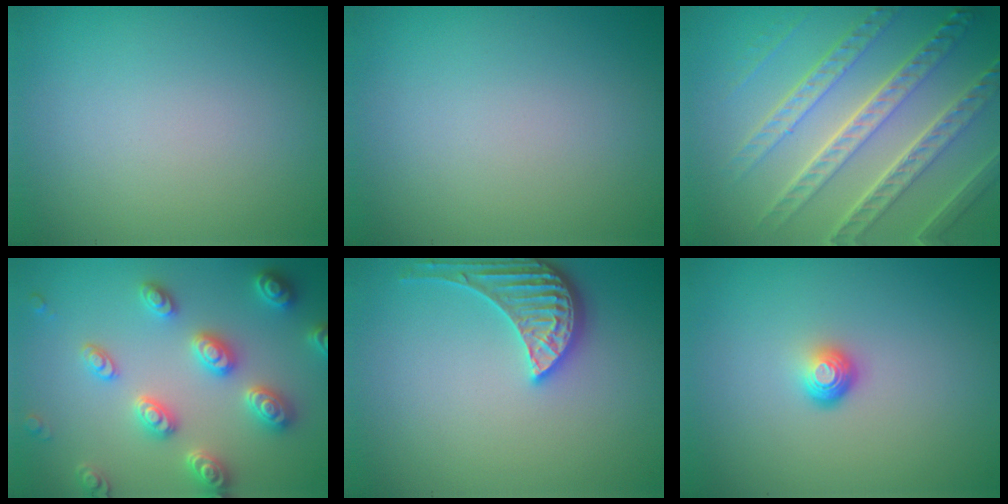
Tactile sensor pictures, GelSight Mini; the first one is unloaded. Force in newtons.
{"total": 0.0}
{"total": 8.2, "press": 5.9, "slide": 5.7}
{"total": 5.2, "press": 5.1, "slide": 1.1}
{"total": 3.5, "press": 3.3, "slide": 1.0}
{"total": 1.8, "press": 1.2, "slide": 1.4}